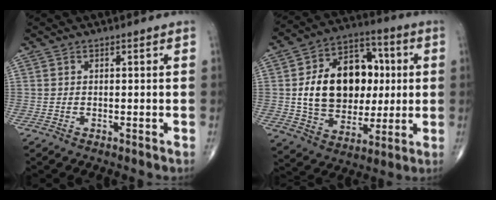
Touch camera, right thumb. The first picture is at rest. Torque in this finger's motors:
{"motor_torque": [0.70, 3.10, 1.60, 0.06, 0.15]}